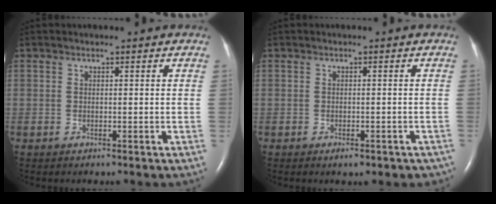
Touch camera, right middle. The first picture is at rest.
{"total": 4.1, "force": [-3.1, 1.6, 2.0], "torque": [-0.017, -0.003, -0.031]}